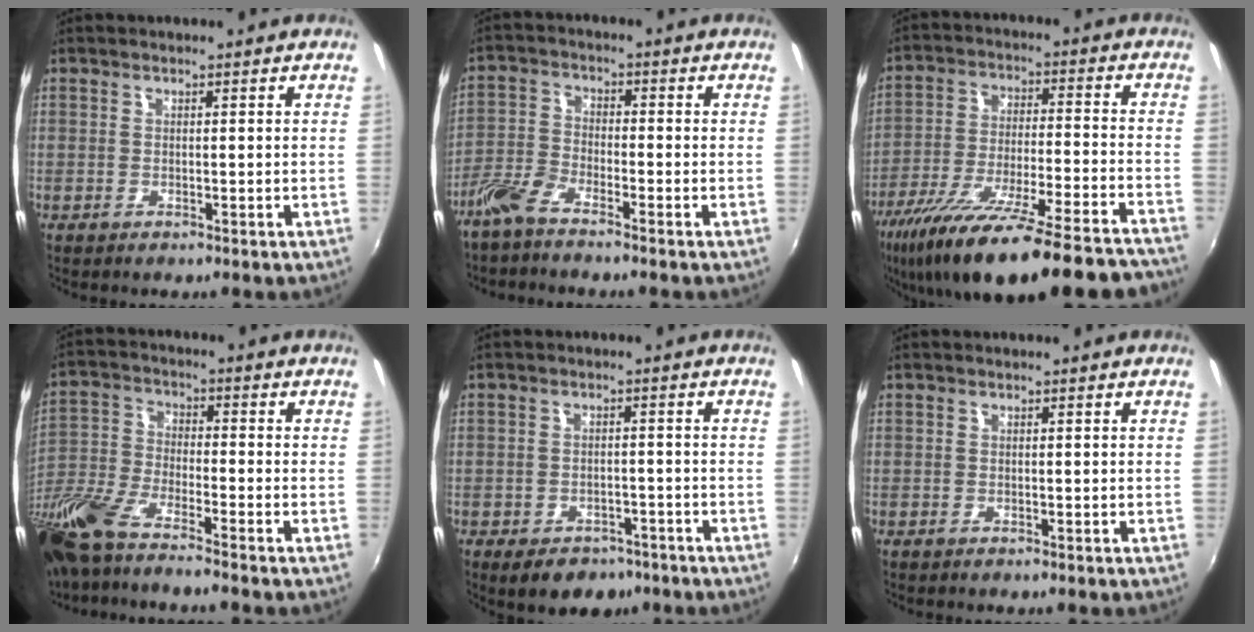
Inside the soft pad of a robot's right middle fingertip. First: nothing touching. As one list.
[{"total": 5.2, "force": [-4.3, 1.0, 2.7], "torque": [-0.067, 0.000, -0.093]}, {"total": 28.4, "force": [-23.7, 3.9, 15.3], "torque": [-0.265, -0.082, -0.350]}, {"total": 14.8, "force": [-11.3, 2.4, 9.2], "torque": [-0.212, -0.035, -0.226]}, {"total": 7.6, "force": [-5.1, 4.8, 3.0], "torque": [-0.061, 0.002, -0.060]}, {"total": 0.0}]